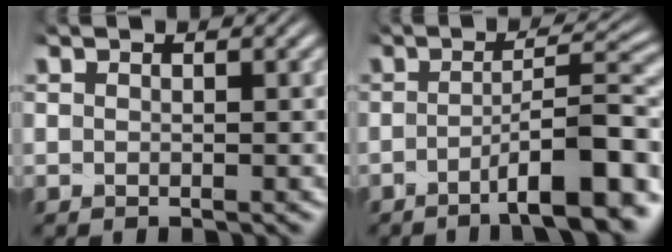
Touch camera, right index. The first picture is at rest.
{"total": 6.9, "force": [-4.1, 0.2, 5.6], "torque": [-0.060, 0.024, -0.073]}